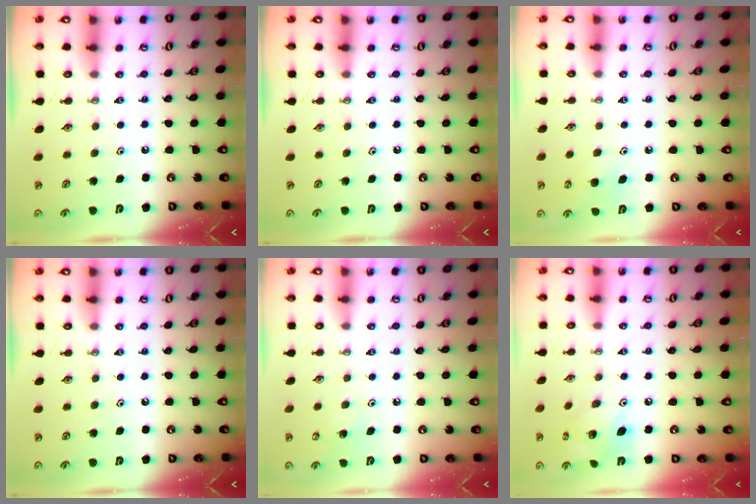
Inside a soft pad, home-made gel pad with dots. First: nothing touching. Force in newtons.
{"total": 0.0}
{"total": 5.7, "press": 5.7, "slide": 0.6}
{"total": 0.0}
{"total": 5.0, "press": 5.0, "slide": 0.5}
{"total": 8.9, "press": 8.9, "slide": 0.8}